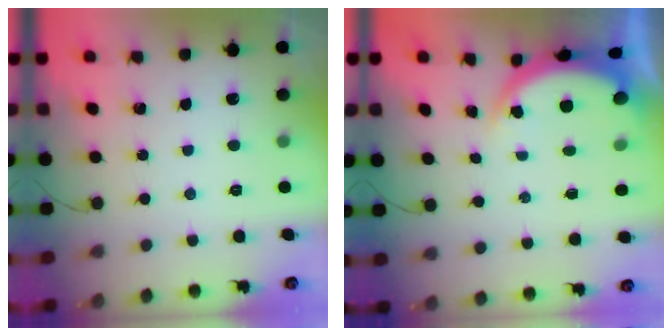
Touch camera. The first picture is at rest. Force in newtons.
{"total": 4.9, "press": 4.7, "slide": 1.3}